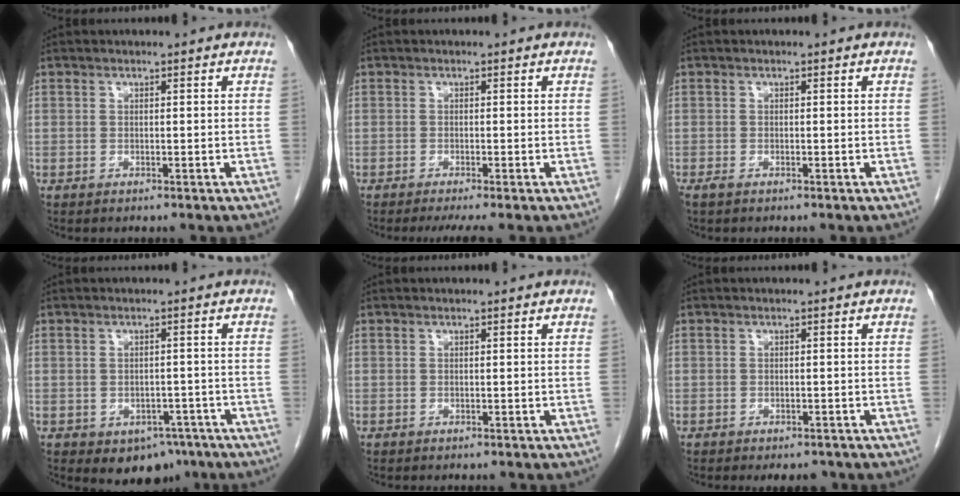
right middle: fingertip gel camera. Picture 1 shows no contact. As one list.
[{"total": 3.1, "force": [-2.3, -0.1, 2.0], "torque": [-0.027, -0.007, -0.038]}, {"total": 0.7, "force": [-0.6, 0.2, 0.4], "torque": [-0.014, -0.002, -0.009]}, {"total": 6.3, "force": [-3.8, 4.1, 2.9], "torque": [-0.026, 0.006, -0.043]}, {"total": 0.0}, {"total": 2.9, "force": [-2.3, 1.6, 0.9], "torque": [-0.004, 0.002, -0.025]}]